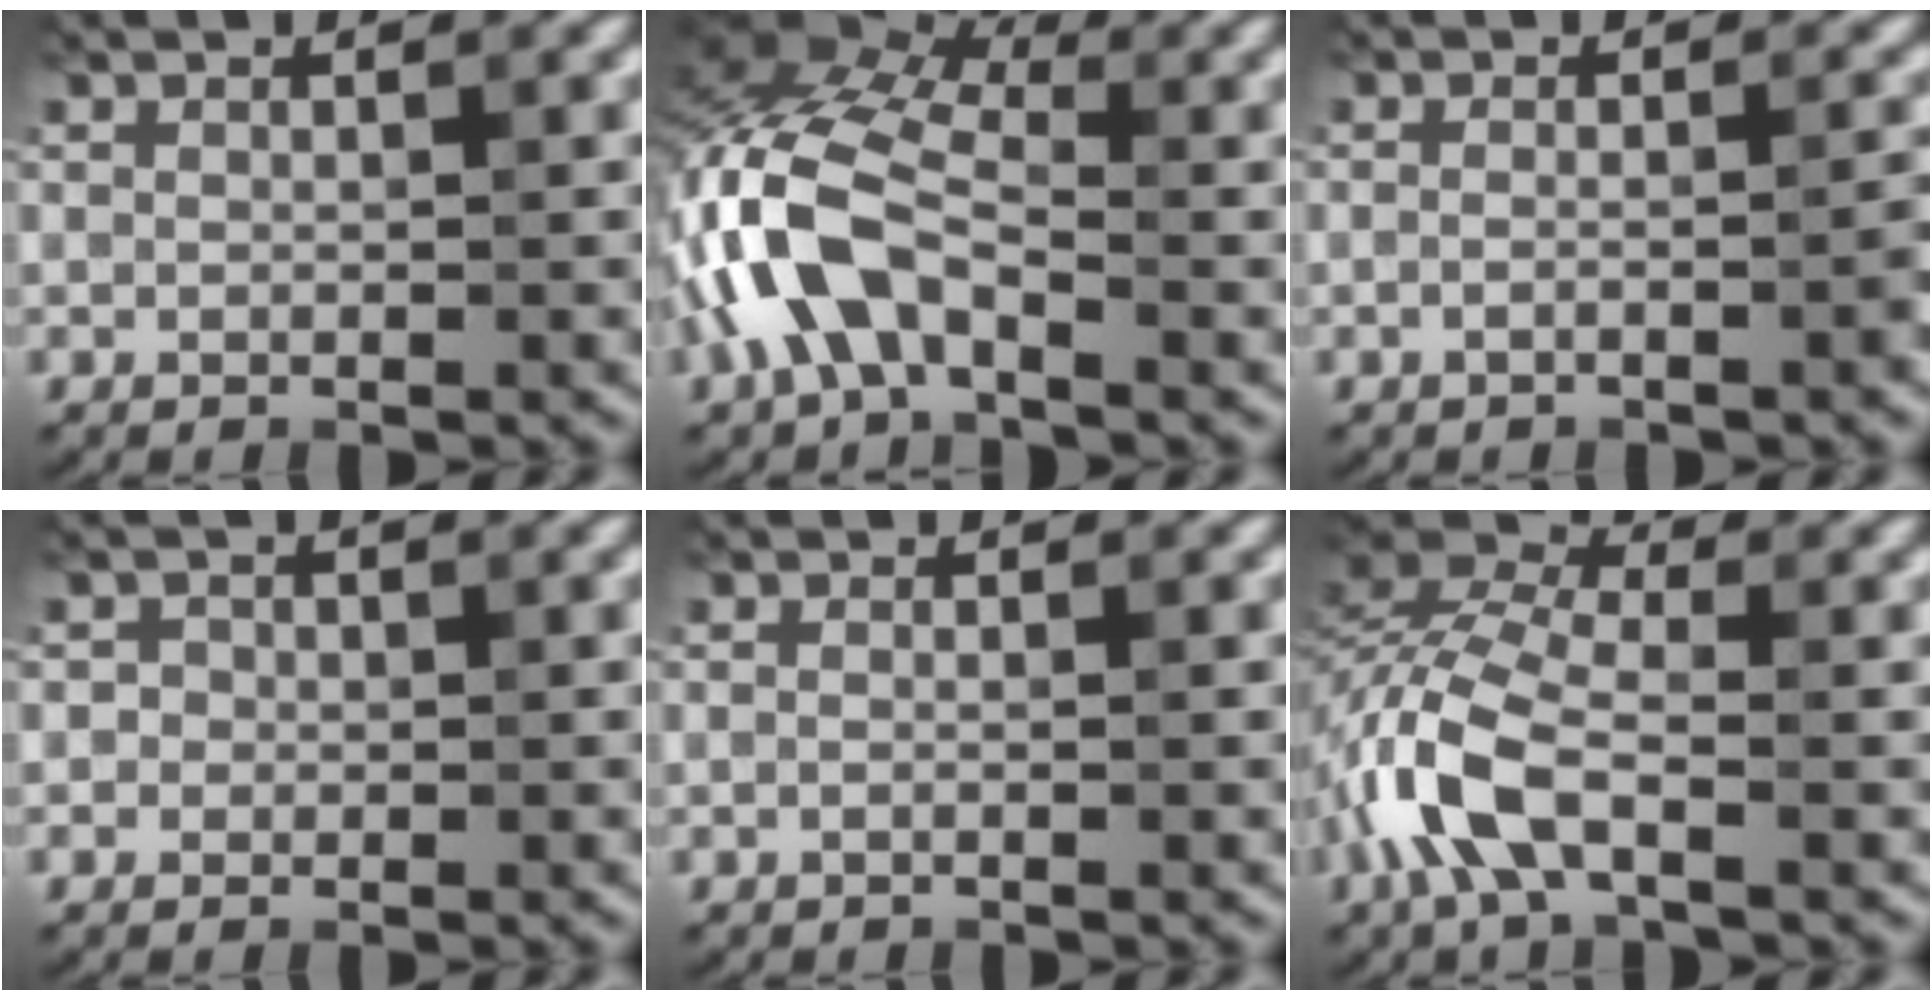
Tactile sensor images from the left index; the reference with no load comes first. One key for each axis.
{"total": 8.8, "fx": -2.5, "fy": 4.8, "fz": 7.0, "tx": -0.165, "ty": 0.019, "tz": -0.068}
{"total": 1.8, "fx": -0.9, "fy": 0.4, "fz": 1.5, "tx": -0.022, "ty": 0.002, "tz": -0.023}
{"total": 1.1, "fx": 0.0, "fy": 1.0, "fz": 0.2, "tx": 0.003, "ty": -0.003, "tz": -0.002}
{"total": 0.6, "fx": -0.1, "fy": 0.2, "fz": 0.6, "tx": -0.013, "ty": -0.009, "tz": -0.005}
{"total": 7.0, "fx": -2.8, "fy": 3.5, "fz": 5.3, "tx": -0.126, "ty": 0.005, "tz": -0.068}